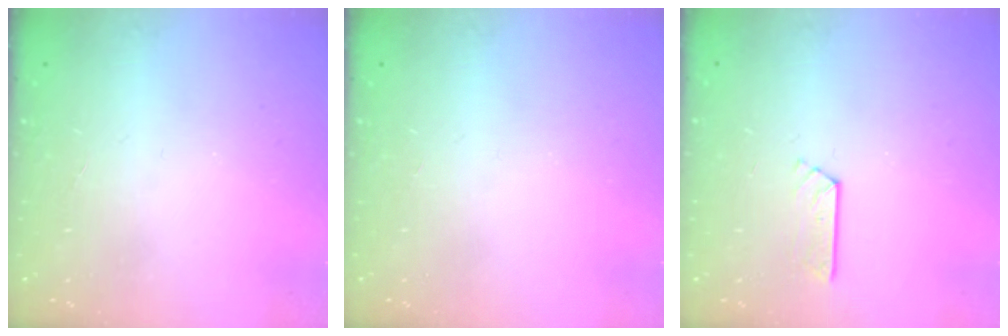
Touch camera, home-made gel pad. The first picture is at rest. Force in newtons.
{"total": 0.0}
{"total": 3.5, "press": 3.5, "slide": 0.4}